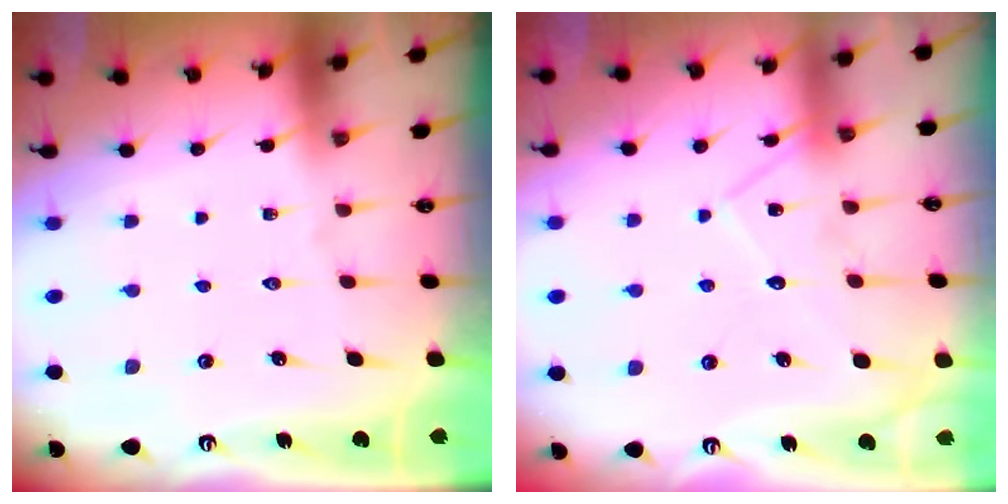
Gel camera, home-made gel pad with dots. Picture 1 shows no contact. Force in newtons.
{"total": 12.0, "press": 11.9, "slide": 0.8}